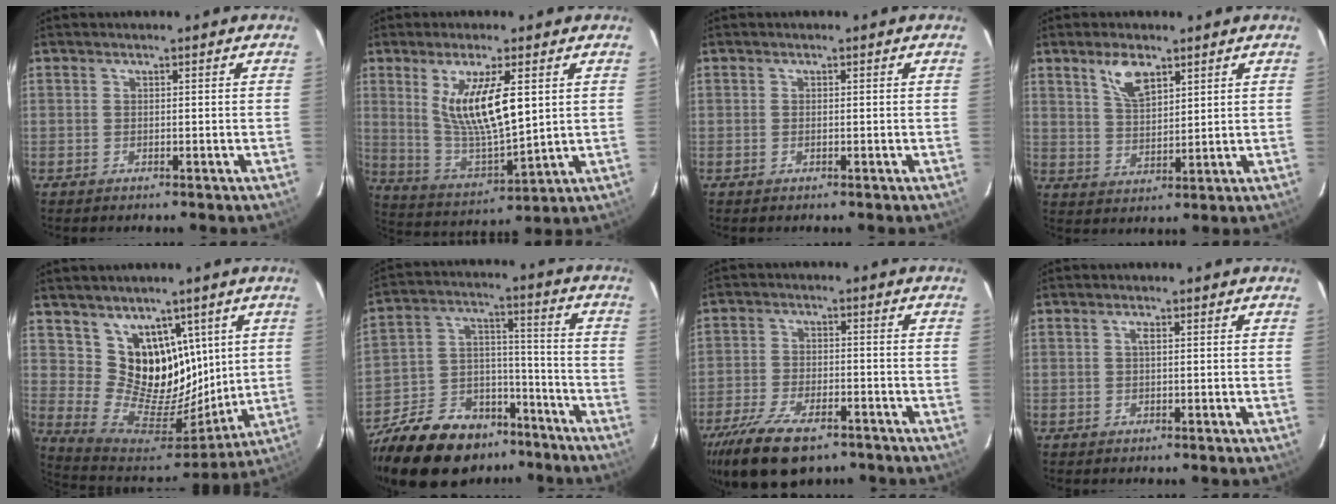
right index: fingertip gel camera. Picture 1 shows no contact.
{"total": 13.1, "force": [3.8, 3.4, 12.1], "torque": [-0.228, -0.016, 0.088]}
{"total": 0.0}
{"total": 6.5, "force": [4.0, 2.9, 4.3], "torque": [-0.077, 0.005, 0.079]}
{"total": 14.9, "force": [7.1, 11.5, 6.2], "torque": [-0.108, -0.018, 0.144]}
{"total": 22.9, "force": [-16.5, 12.4, 10.0], "torque": [-0.233, 0.034, -0.249]}
{"total": 15.6, "force": [-10.7, 6.8, 9.1], "torque": [-0.208, -0.030, -0.186]}
{"total": 0.9, "force": [0.2, 0.2, 0.9], "torque": [-0.017, 0.003, 0.000]}